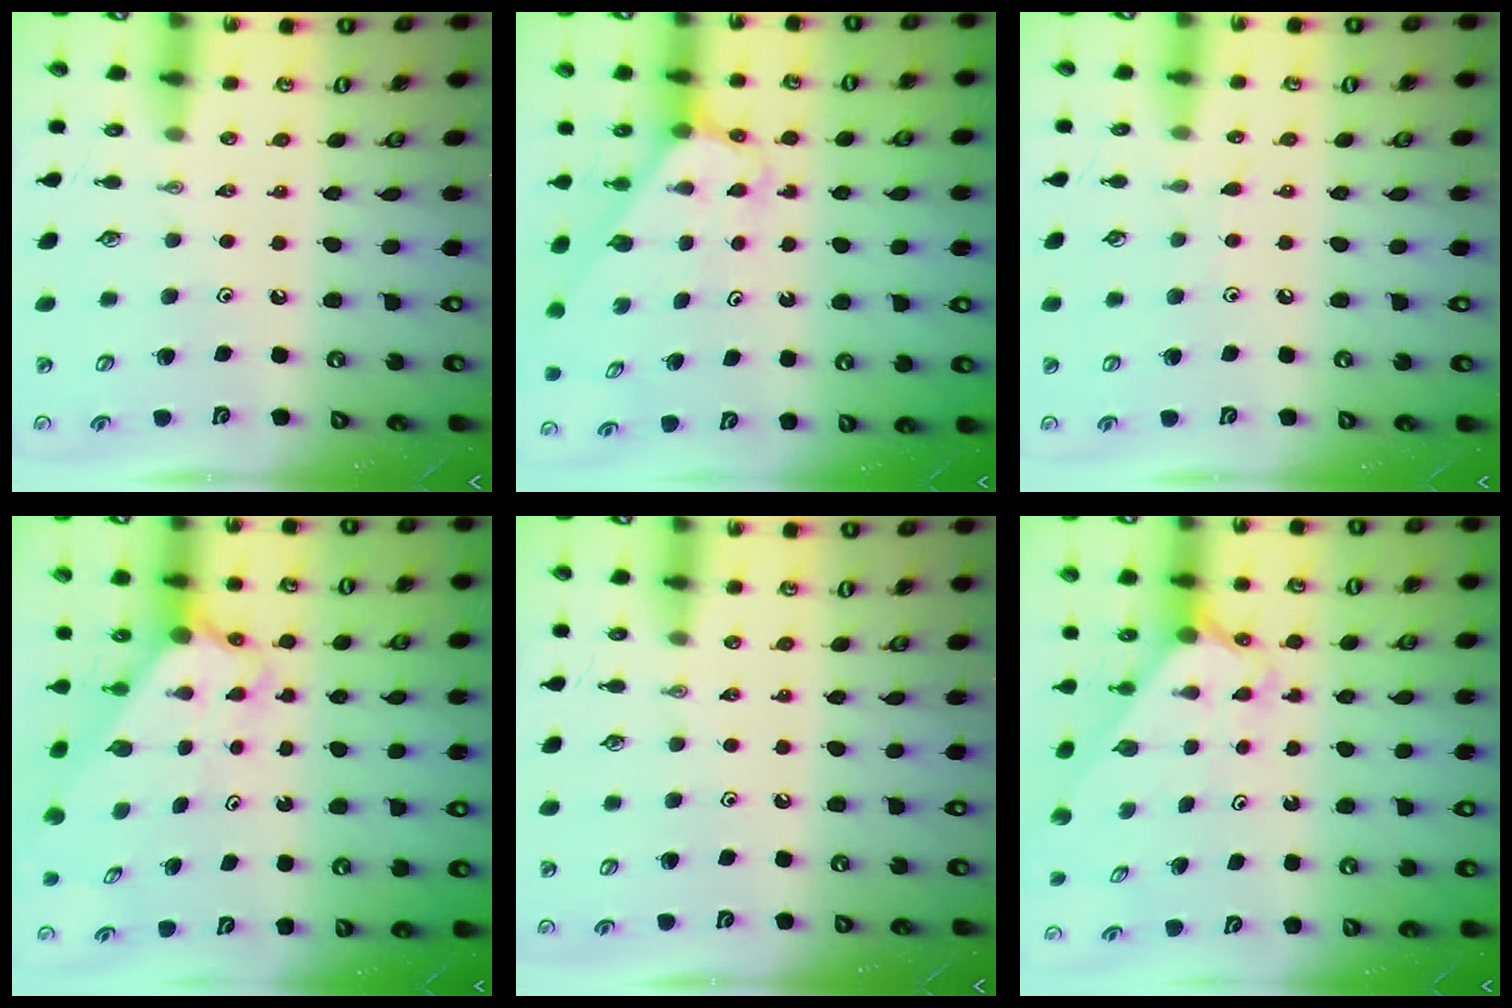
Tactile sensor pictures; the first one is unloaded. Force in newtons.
{"total": 3.2, "press": 3.2, "slide": 0.2}
{"total": 3.8, "press": 3.7, "slide": 0.4}
{"total": 3.1, "press": 3.1, "slide": 0.2}
{"total": 0.0}
{"total": 2.3, "press": 2.3, "slide": 0.2}